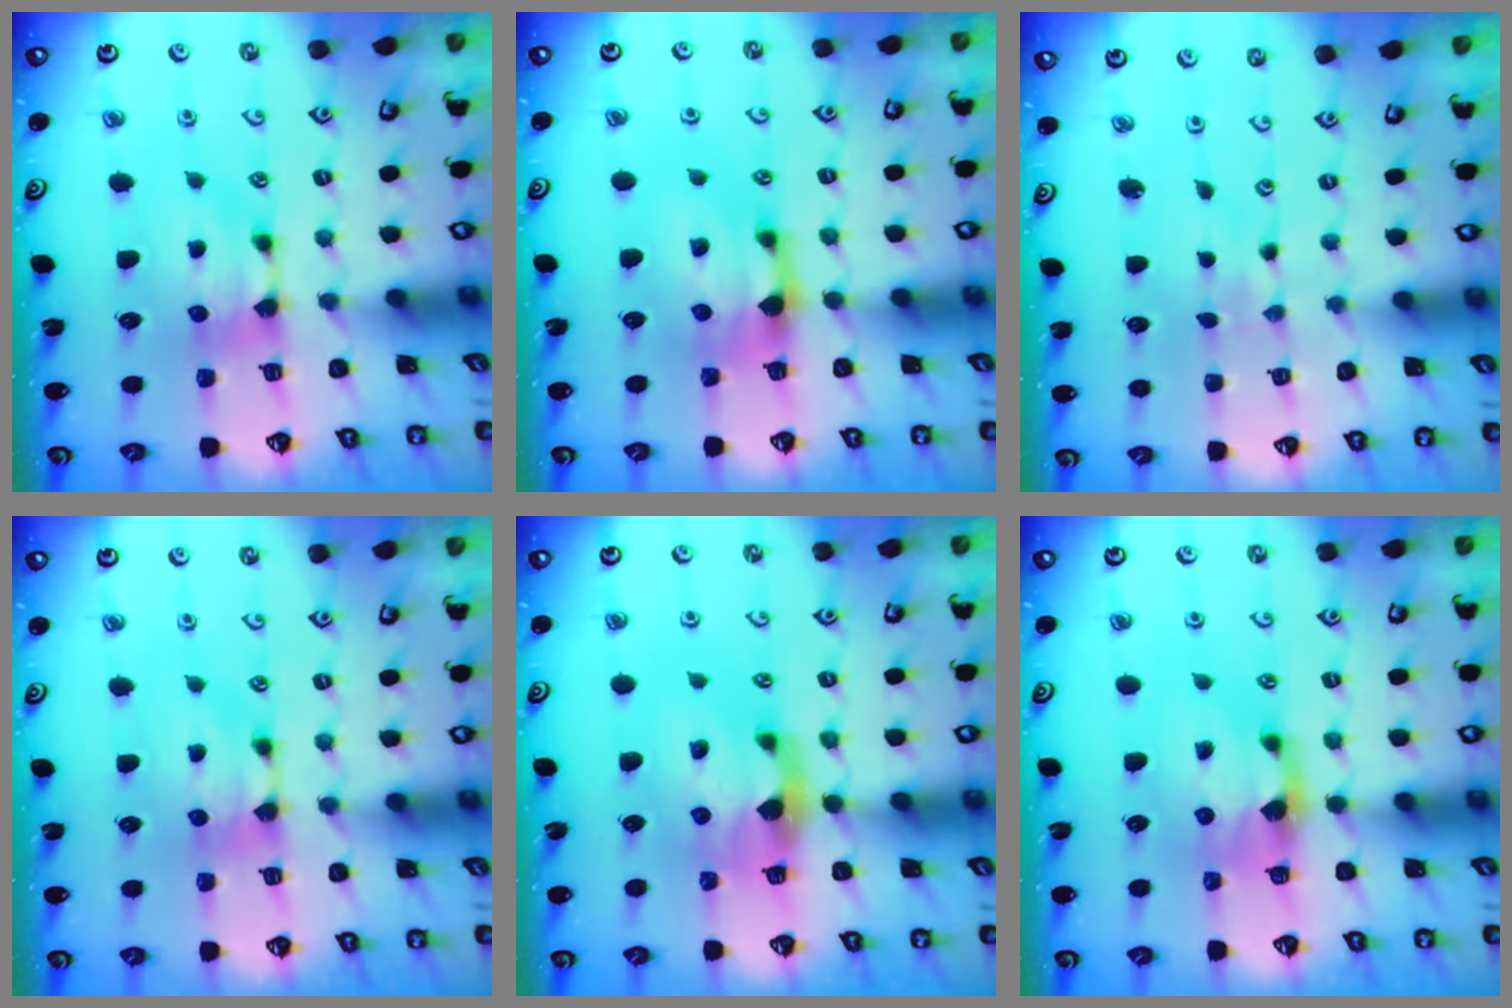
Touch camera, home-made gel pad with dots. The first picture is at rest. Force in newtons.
{"total": 2.5, "press": 2.0, "slide": 1.5}
{"total": 2.7, "press": 2.6, "slide": 0.4}
{"total": 0.0}
{"total": 2.7, "press": 2.4, "slide": 1.3}
{"total": 1.2, "press": 0.9, "slide": 0.9}